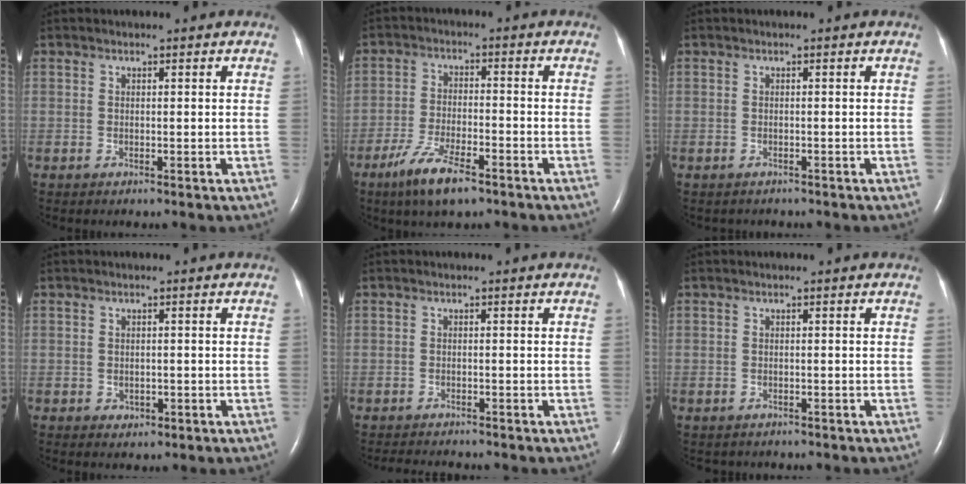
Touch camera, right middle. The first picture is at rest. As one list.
[{"total": 8.3, "force": [-5.4, 1.9, 5.9], "torque": [-0.124, -0.013, -0.096]}, {"total": 1.0, "force": [-0.9, 0.4, 0.2], "torque": [-0.015, -0.001, -0.007]}, {"total": 0.6, "force": [-0.2, 0.4, 0.5], "torque": [-0.010, -0.001, -0.001]}, {"total": 3.5, "force": [-3.3, 0.2, 1.1], "torque": [-0.016, -0.008, -0.047]}, {"total": 1.0, "force": [-0.8, 0.5, 0.2], "torque": [-0.014, 0.001, -0.007]}]